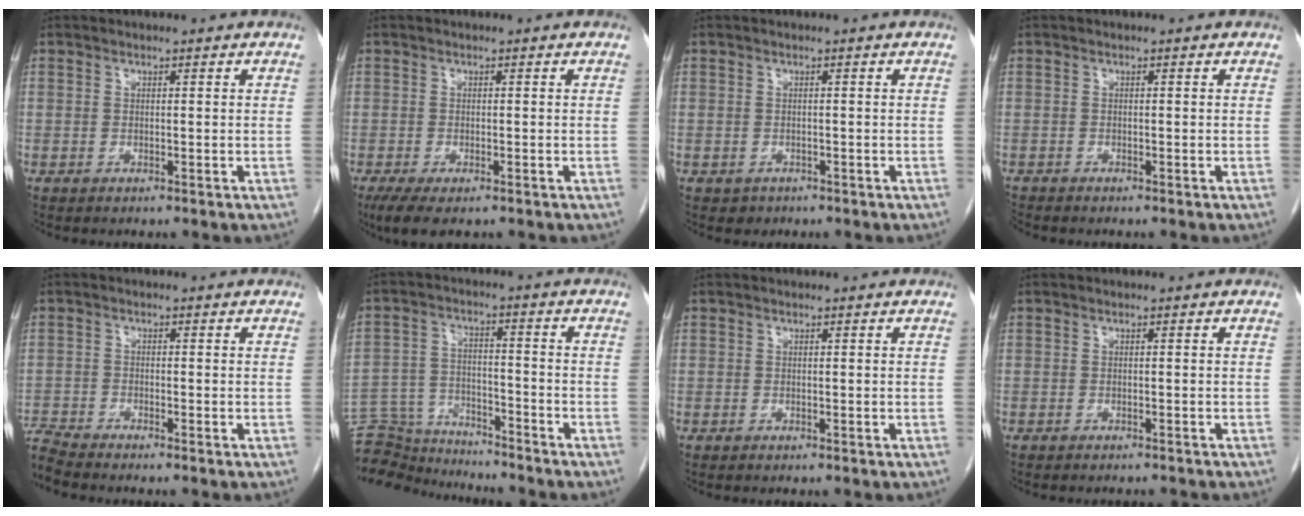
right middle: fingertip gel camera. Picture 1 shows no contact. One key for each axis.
{"total": 4.5, "fx": -3.0, "fy": 1.5, "fz": 3.0, "tx": -0.055, "ty": -0.011, "tz": -0.047}
{"total": 1.2, "fx": -0.7, "fy": 0.9, "fz": 0.0, "tx": -0.005, "ty": 0.003, "tz": -0.006}
{"total": 0.8, "fx": -0.8, "fy": 0.0, "fz": -0.1, "tx": -0.004, "ty": -0.004, "tz": -0.017}
{"total": 3.7, "fx": -3.6, "fy": -1.0, "fz": 0.4, "tx": -0.017, "ty": -0.014, "tz": -0.070}
{"total": 12.6, "fx": -12.3, "fy": 2.1, "fz": 1.5, "tx": -0.028, "ty": 0.023, "tz": -0.205}
{"total": 0.0}
{"total": 2.7, "fx": -2.6, "fy": 0.4, "fz": 0.6, "tx": -0.008, "ty": -0.004, "tz": -0.032}